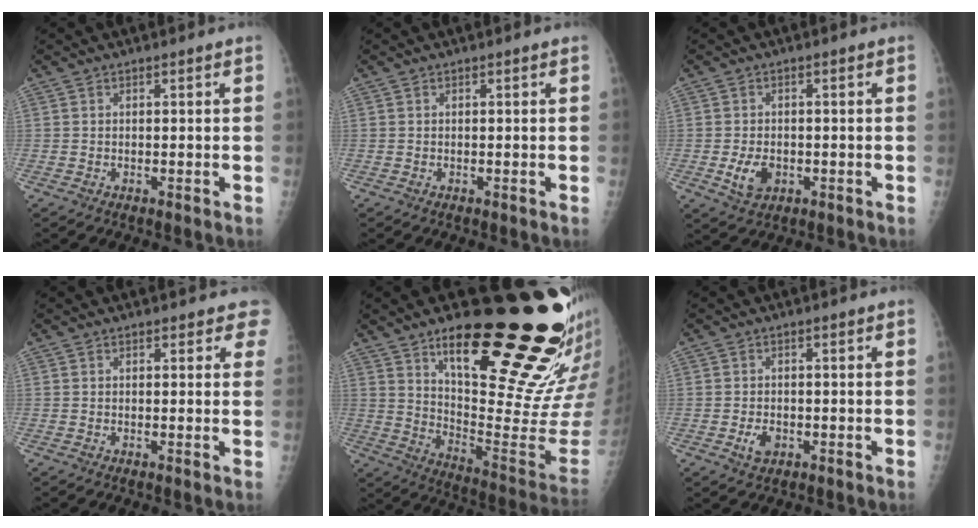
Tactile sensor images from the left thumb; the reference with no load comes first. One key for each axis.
{"total": 0.0}
{"total": 4.6, "fx": -1.2, "fy": 3.2, "fz": 3.1, "tx": -0.052, "ty": -0.001, "tz": -0.015}
{"total": 2.9, "fx": 2.3, "fy": 1.4, "fz": 0.9, "tx": 0.023, "ty": -0.006, "tz": 0.011}
{"total": 28.8, "fx": 18.3, "fy": 7.4, "fz": 21.0, "tx": -0.259, "ty": -0.105, "tz": 0.286}
{"total": 2.8, "fx": -1.0, "fy": 1.9, "fz": 1.9, "tx": -0.030, "ty": 0.001, "tz": -0.013}